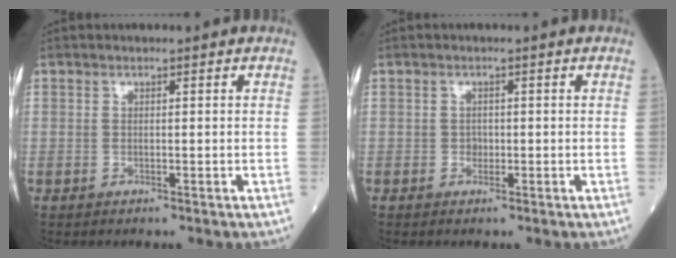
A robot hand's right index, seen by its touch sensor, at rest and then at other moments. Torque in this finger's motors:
{"motor_torque": [0.23, -0.15, 0.07, 0.03]}